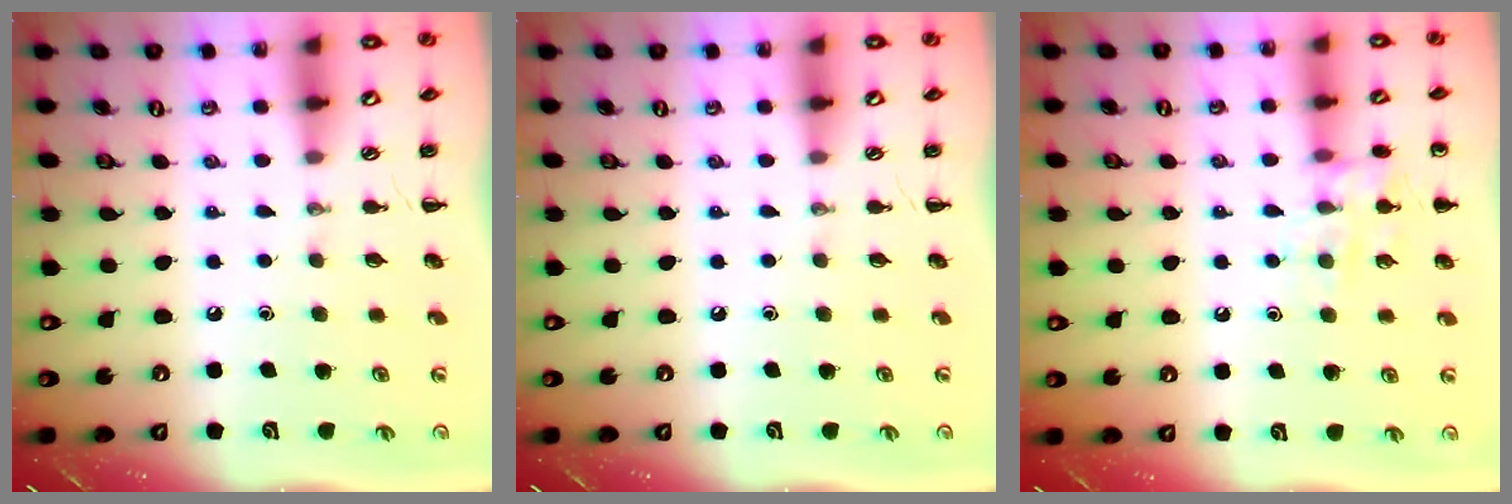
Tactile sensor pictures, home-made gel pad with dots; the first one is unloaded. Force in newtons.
{"total": 0.0}
{"total": 10.2, "press": 10.1, "slide": 1.4}